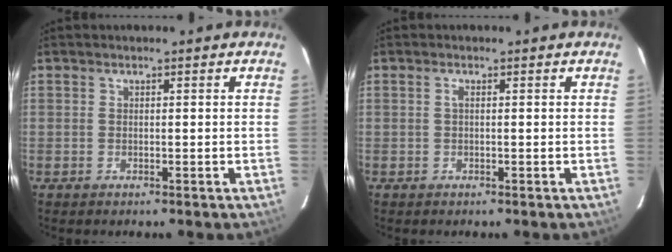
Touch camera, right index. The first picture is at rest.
{"total": 0.7, "force": [0.0, 0.1, 0.7], "torque": [-0.014, 0.003, -0.002]}